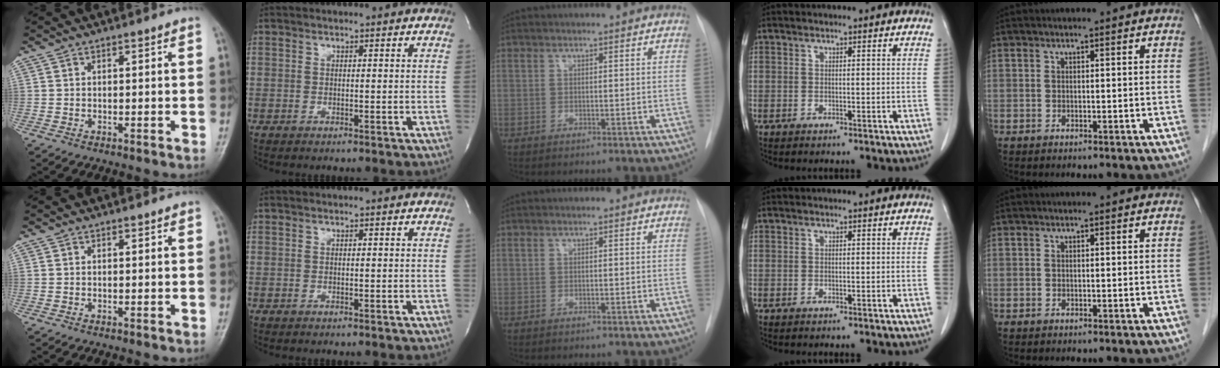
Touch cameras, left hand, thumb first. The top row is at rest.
{}